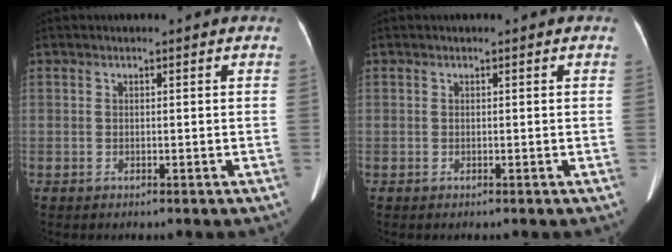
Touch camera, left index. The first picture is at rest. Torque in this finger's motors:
{"motor_torque": [0.05, 0.05, 0.03, 0.00]}